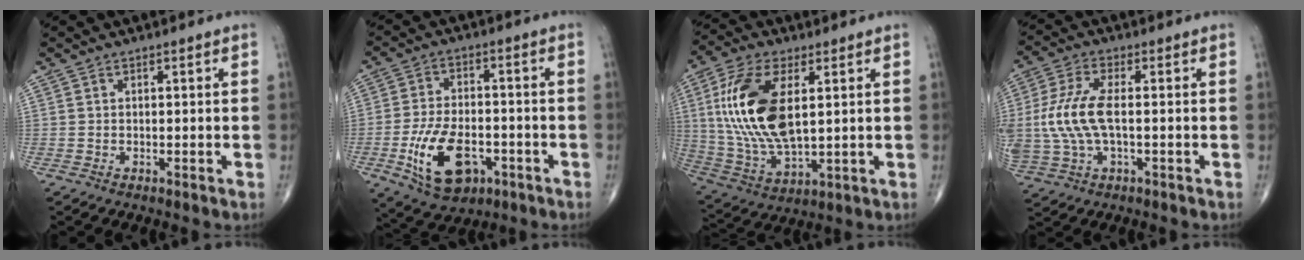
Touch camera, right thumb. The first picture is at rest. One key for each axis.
{"total": 13.4, "fx": -4.8, "fy": 7.6, "fz": 9.9, "tx": -0.168, "ty": 0.014, "tz": -0.075}
{"total": 18.6, "fx": 3.7, "fy": 8.9, "fz": 15.9, "tx": -0.328, "ty": -0.014, "tz": 0.076}
{"total": 11.3, "fx": -0.1, "fy": 5.1, "fz": 10.1, "tx": -0.249, "ty": 0.013, "tz": -0.001}